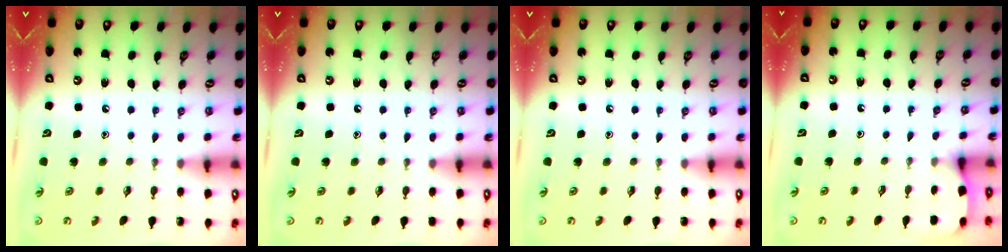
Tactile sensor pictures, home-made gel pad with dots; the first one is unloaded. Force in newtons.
{"total": 0.0}
{"total": 0.0}
{"total": 3.0, "press": 2.9, "slide": 0.3}